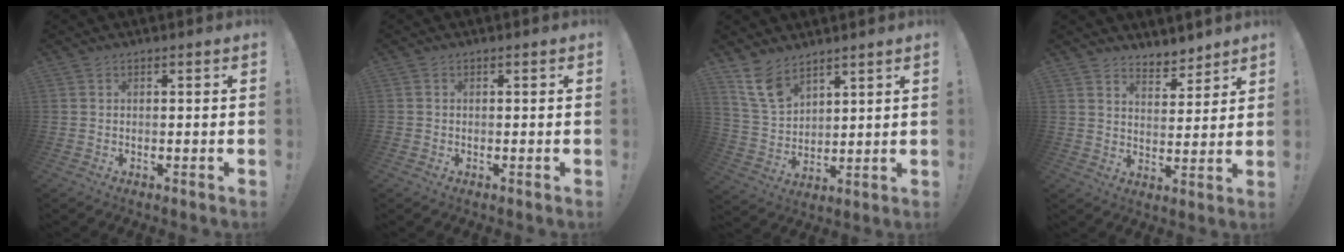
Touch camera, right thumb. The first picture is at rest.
{"total": 0.5, "force": [-0.3, 0.4, 0.0], "torque": [0.001, 0.002, -0.006]}
{"total": 10.4, "force": [7.8, 5.4, 4.3], "torque": [-0.087, -0.043, 0.155]}
{"total": 5.8, "force": [5.1, 2.4, 1.3], "torque": [-0.008, -0.046, 0.094]}